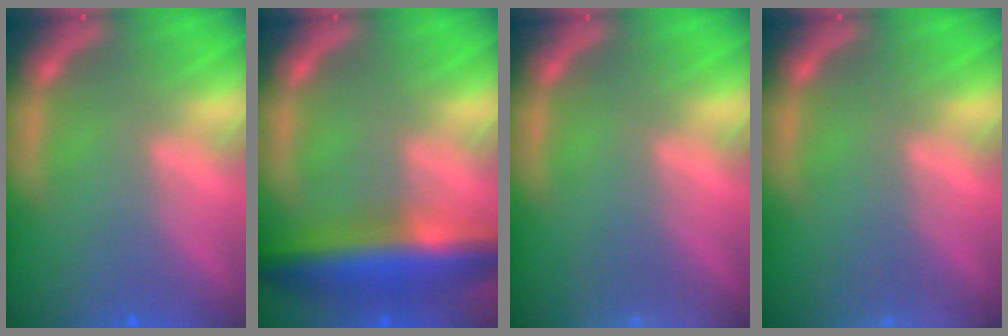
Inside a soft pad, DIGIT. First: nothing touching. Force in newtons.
{"total": 7.9}
{"total": 3.0}
{"total": 2.4}